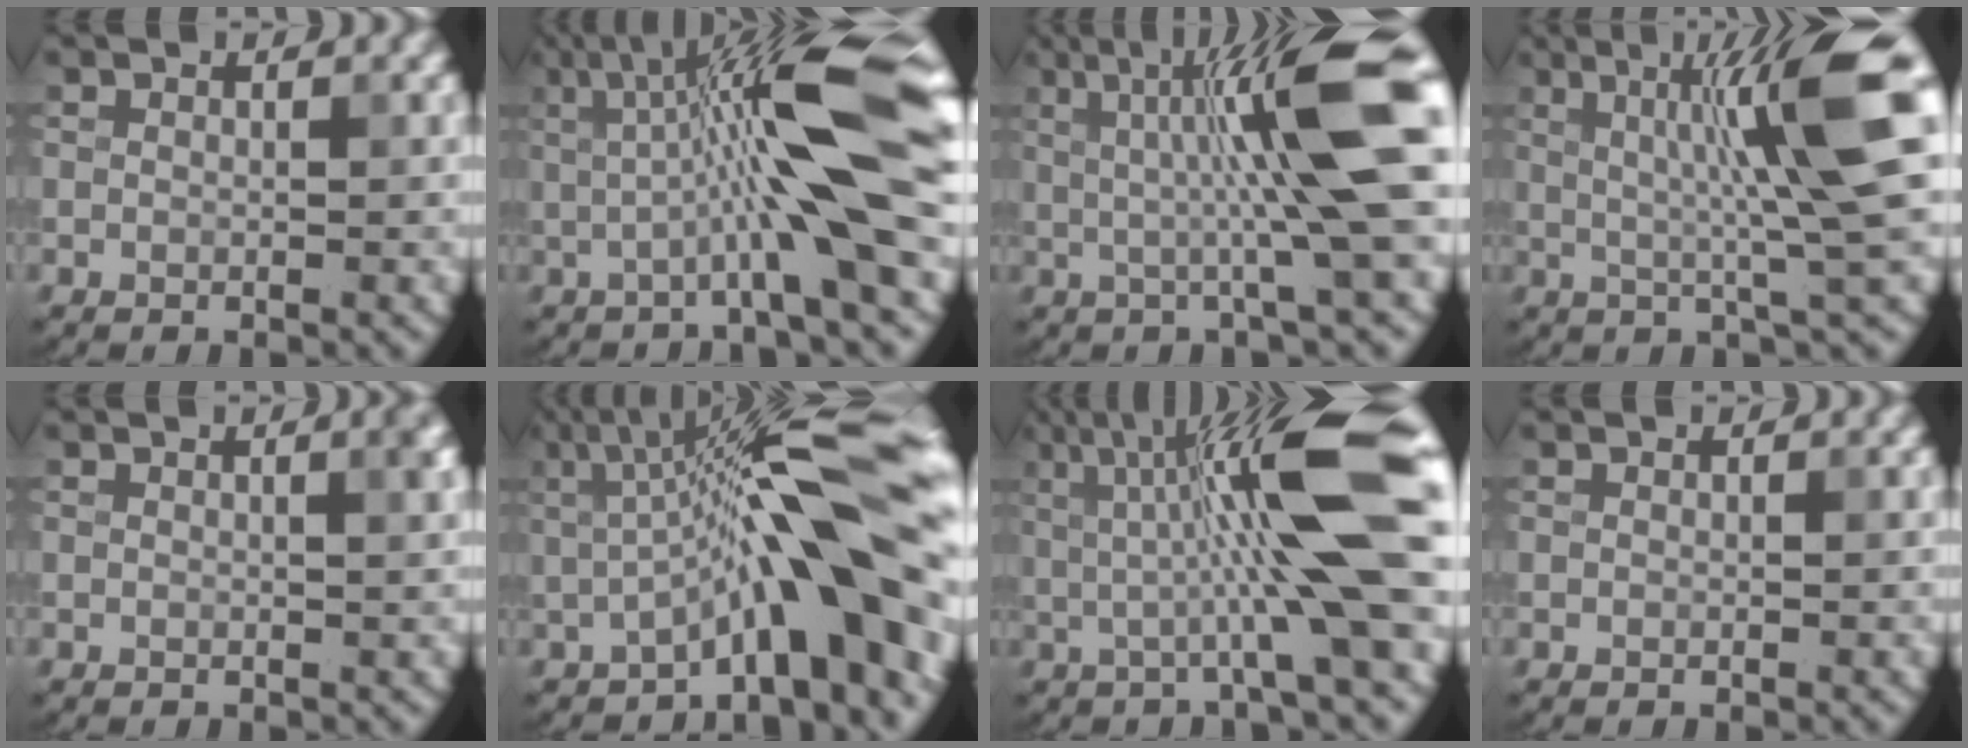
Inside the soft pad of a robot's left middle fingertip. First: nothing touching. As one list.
[{"total": 11.1, "force": [0.7, 1.3, 11.0], "torque": [-0.169, 0.015, 0.011]}, {"total": 11.0, "force": [1.6, 1.1, 10.8], "torque": [-0.151, 0.010, 0.027]}, {"total": 10.0, "force": [1.8, 0.8, 9.8], "torque": [-0.137, 0.015, 0.031]}, {"total": 1.5, "force": [0.5, 0.4, 1.3], "torque": [-0.015, 0.003, 0.010]}, {"total": 13.1, "force": [-0.6, 2.5, 12.8], "torque": [-0.182, 0.034, -0.010]}, {"total": 12.2, "force": [1.6, 1.6, 12.0], "torque": [-0.185, 0.012, 0.030]}, {"total": 0.0}]